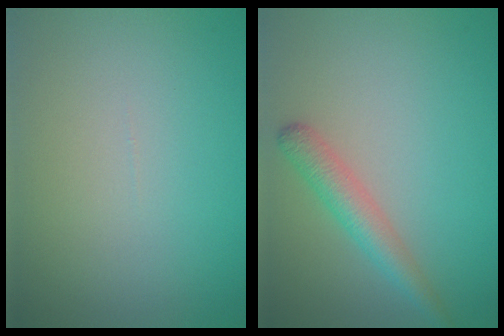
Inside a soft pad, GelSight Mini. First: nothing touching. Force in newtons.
{"total": 2.8, "press": 2.8, "slide": 0.1}